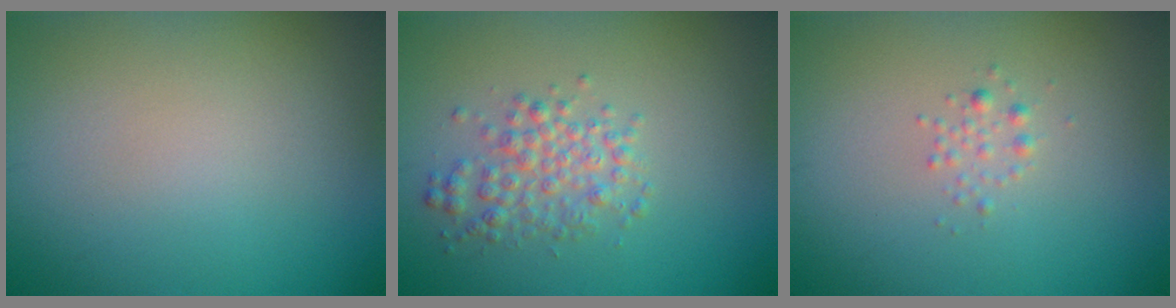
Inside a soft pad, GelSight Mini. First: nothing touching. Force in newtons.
{"total": 2.8, "press": 2.8, "slide": 0.0}
{"total": 0.9, "press": 0.9, "slide": 0.0}